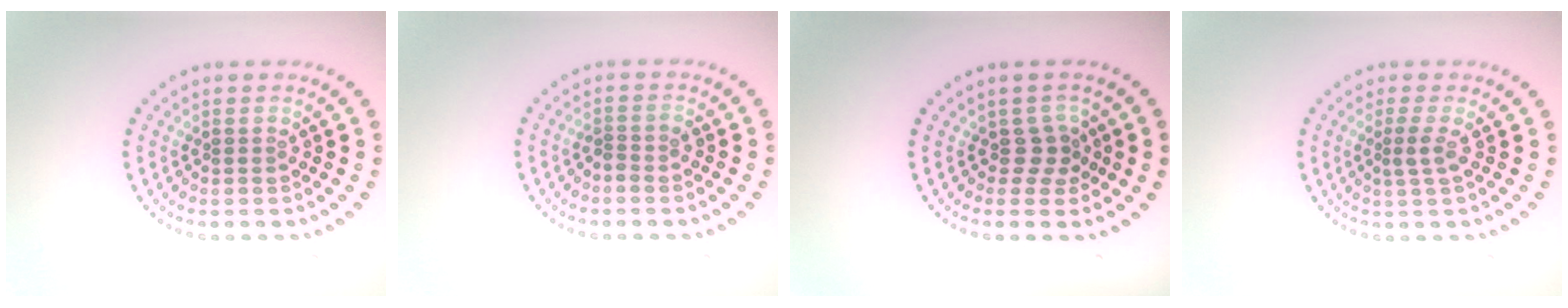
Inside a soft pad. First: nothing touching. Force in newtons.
{"total": 1.1, "press": 0.8, "slide": 0.6}
{"total": 1.9, "press": 1.2, "slide": 1.4}
{"total": 1.6, "press": 1.2, "slide": 1.1}